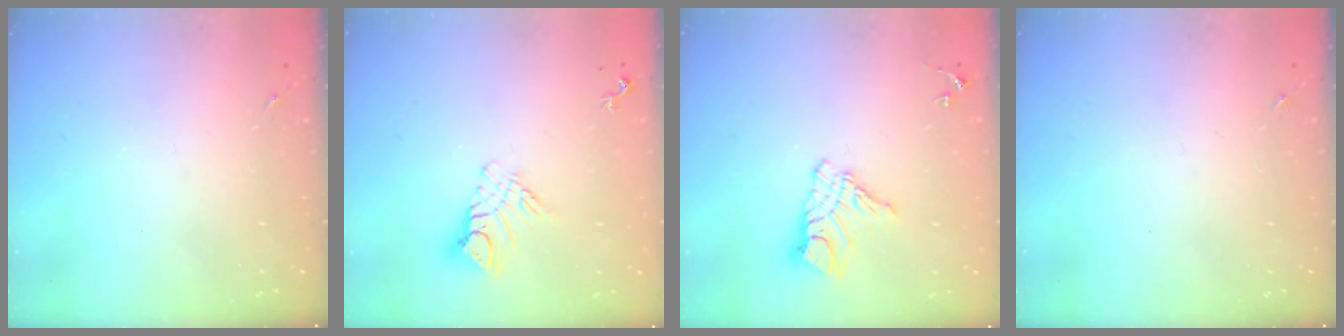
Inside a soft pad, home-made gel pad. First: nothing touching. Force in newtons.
{"total": 10.2, "press": 10.1, "slide": 0.8}
{"total": 11.3, "press": 11.2, "slide": 0.9}
{"total": 0.0}